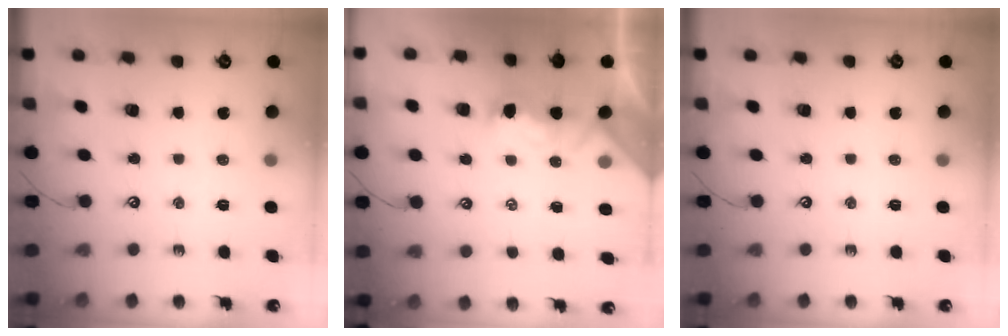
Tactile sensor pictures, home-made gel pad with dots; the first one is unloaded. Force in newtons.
{"total": 2.3, "press": 2.2, "slide": 0.8}
{"total": 0.0}